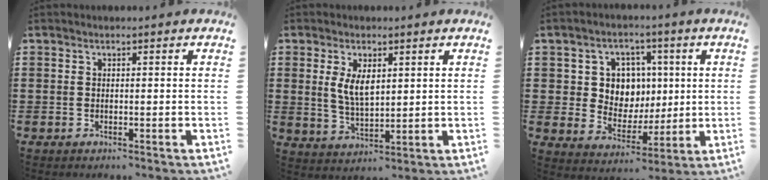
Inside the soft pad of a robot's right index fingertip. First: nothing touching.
{"total": 5.0, "force": [1.4, 2.4, 4.2], "torque": [-0.080, 0.002, 0.023]}
{"total": 7.5, "force": [1.8, 6.7, 2.8], "torque": [-0.073, 0.010, 0.032]}